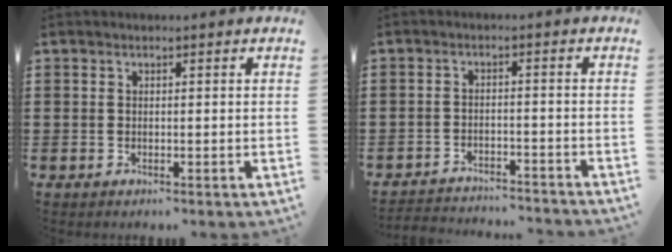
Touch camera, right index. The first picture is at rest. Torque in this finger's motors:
{"motor_torque": [-2.14, 0.00, -1.05, -0.18]}